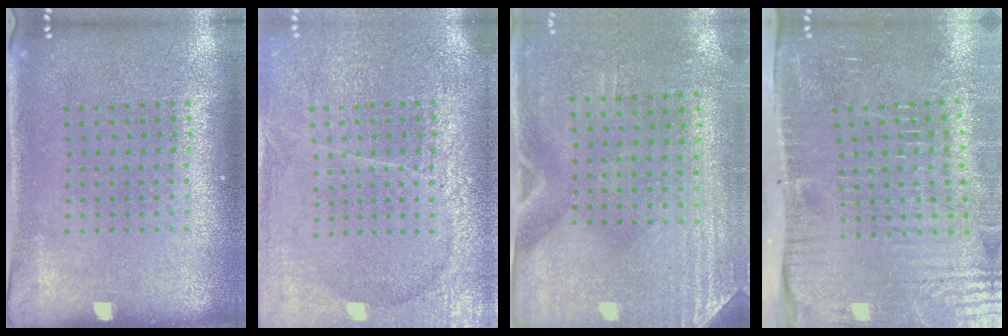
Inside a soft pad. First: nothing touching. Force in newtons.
{"total": 3.6, "press": 3.3, "slide": 1.6}
{"total": 2.9, "press": 2.5, "slide": 1.4}
{"total": 4.9, "press": 4.1, "slide": 2.7}